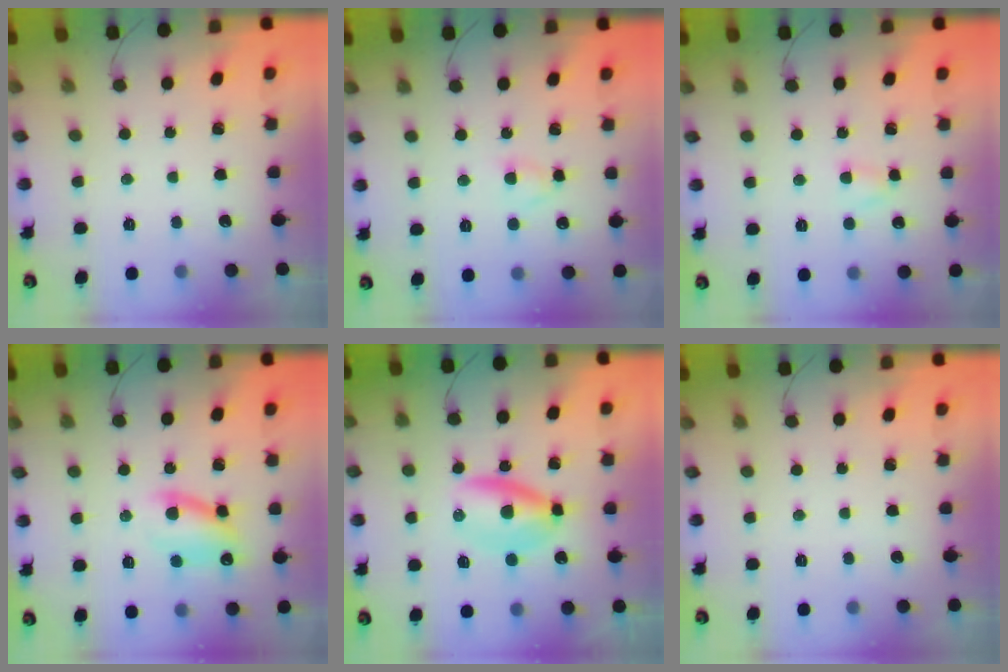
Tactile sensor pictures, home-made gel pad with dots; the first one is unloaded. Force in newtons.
{"total": 2.9, "press": 2.7, "slide": 1.1}
{"total": 2.7, "press": 2.5, "slide": 1.2}
{"total": 11.0, "press": 10.9, "slide": 1.5}
{"total": 6.1, "press": 6.0, "slide": 1.2}
{"total": 0.0}